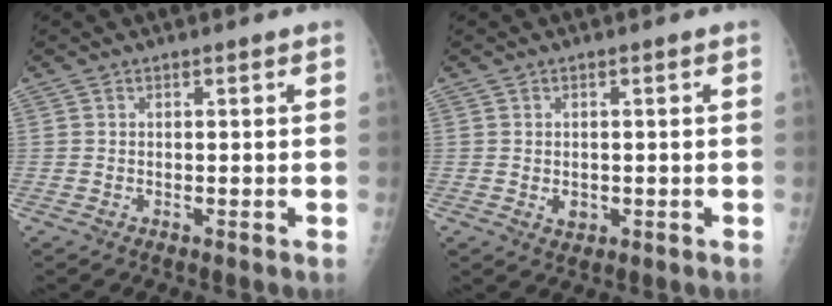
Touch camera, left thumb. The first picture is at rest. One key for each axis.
{"total": 2.0, "fx": -0.4, "fy": 1.7, "fz": 1.1, "tx": -0.009, "ty": 0.000, "tz": 0.000}